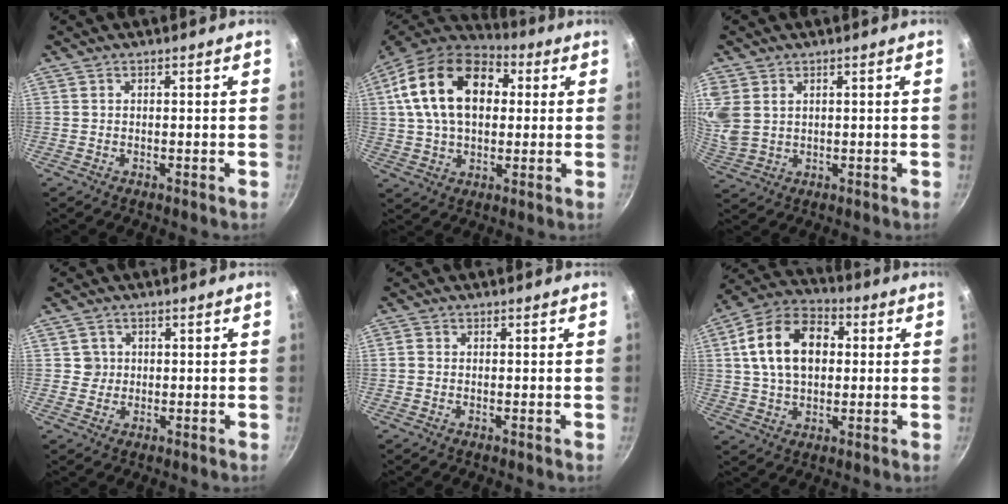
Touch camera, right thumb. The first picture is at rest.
{"total": 20.6, "force": [4.7, 13.6, 14.8], "torque": [-0.238, 0.017, 0.068]}
{"total": 8.6, "force": [2.8, 6.5, 4.9], "torque": [-0.106, -0.002, 0.066]}
{"total": 2.4, "force": [0.4, 2.4, 0.2], "torque": [0.015, 0.007, 0.004]}
{"total": 0.8, "force": [-0.2, 0.7, 0.3], "torque": [-0.005, 0.002, -0.005]}
{"total": 15.9, "force": [2.7, 10.8, 11.4], "torque": [-0.174, 0.021, 0.032]}